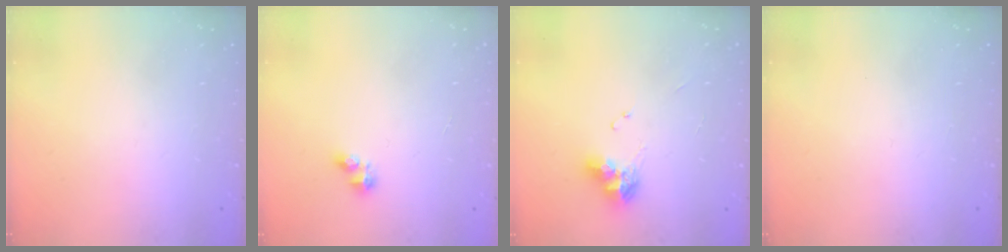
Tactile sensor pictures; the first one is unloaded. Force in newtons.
{"total": 5.0, "press": 5.0, "slide": 0.4}
{"total": 8.7, "press": 8.6, "slide": 1.0}
{"total": 0.0}